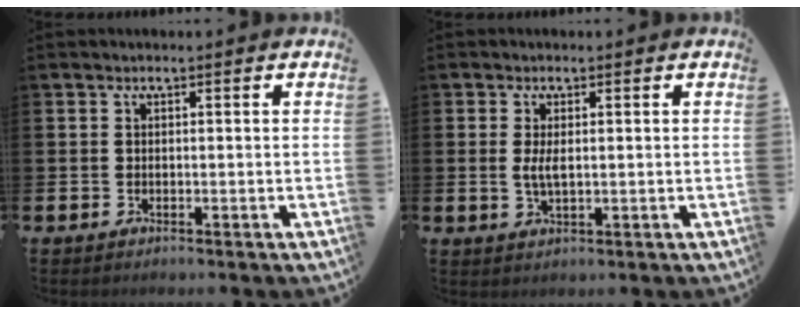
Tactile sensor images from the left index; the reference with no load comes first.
{"total": 2.4, "force": [0.3, 0.9, 2.2], "torque": [-0.040, 0.002, 0.004]}